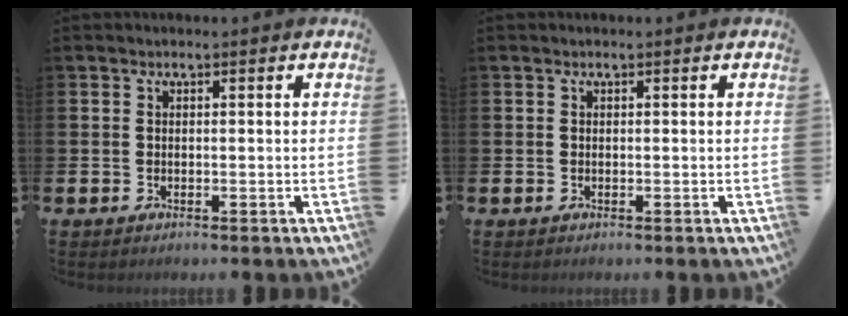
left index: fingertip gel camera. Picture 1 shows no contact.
{"total": 0.0}